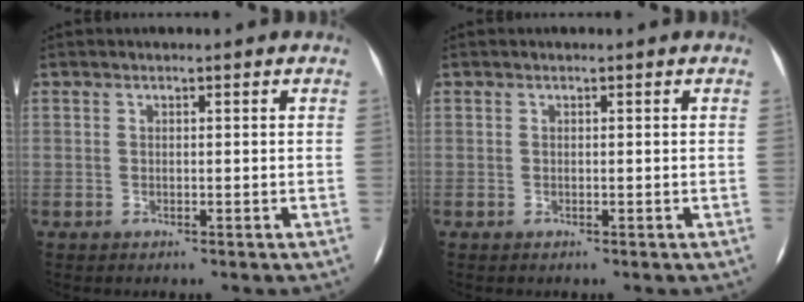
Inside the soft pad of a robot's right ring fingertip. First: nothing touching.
{"total": 0.0}